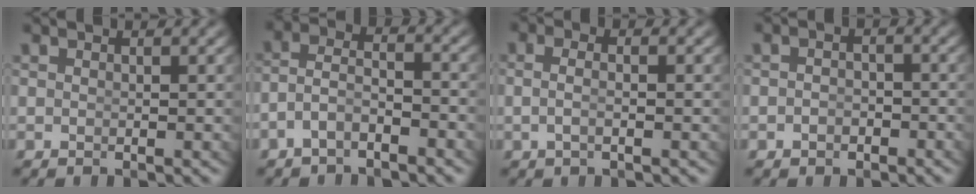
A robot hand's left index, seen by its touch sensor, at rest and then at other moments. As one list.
[{"total": 3.8, "force": [-2.0, 2.3, 2.2], "torque": [-0.050, -0.018, -0.033]}, {"total": 1.8, "force": [-0.7, 0.1, 1.6], "torque": [-0.037, -0.011, -0.006]}, {"total": 1.6, "force": [-1.2, 0.9, 0.5], "torque": [-0.004, -0.009, -0.018]}]